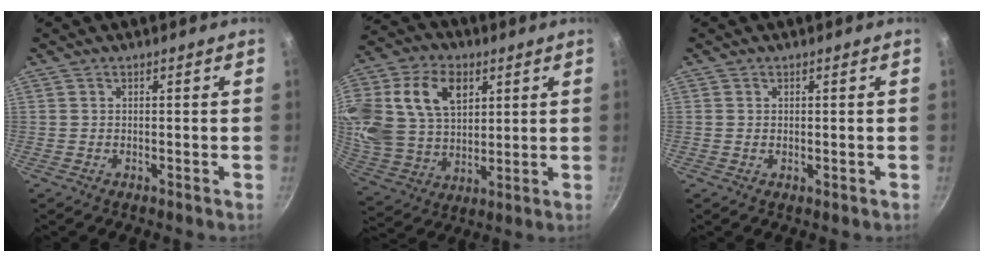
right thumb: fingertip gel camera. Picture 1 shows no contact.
{"total": 25.1, "force": [8.6, 17.5, 15.8], "torque": [-0.342, 0.018, 0.163]}
{"total": 0.6, "force": [0.1, 0.3, 0.4], "torque": [-0.005, -0.003, 0.001]}